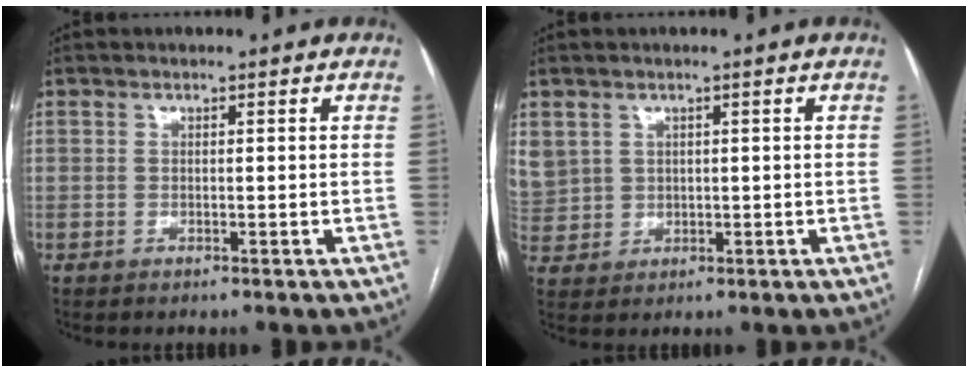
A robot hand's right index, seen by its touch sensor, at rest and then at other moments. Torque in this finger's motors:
{"motor_torque": [0.68, 0.15, 0.30, 0.01]}